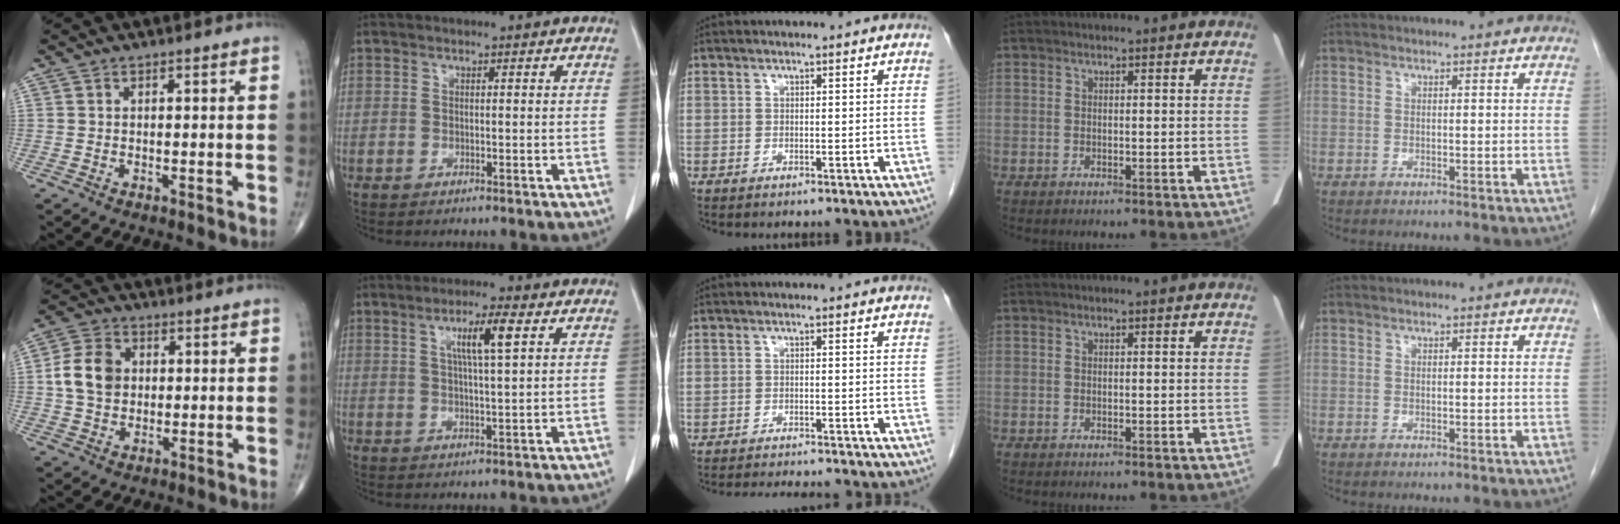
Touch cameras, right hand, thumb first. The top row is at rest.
{"thumb": {"total": 8.7, "force": [0.8, 6.8, 5.3], "torque": [-0.085, 0.010, 0.009]}, "index": {"total": 5.8, "force": [2.2, -0.1, 5.4], "torque": [-0.096, 0.002, 0.038]}, "middle": {"total": 8.3, "force": [-7.8, 1.0, 2.6], "torque": [-0.036, -0.008, -0.107]}}